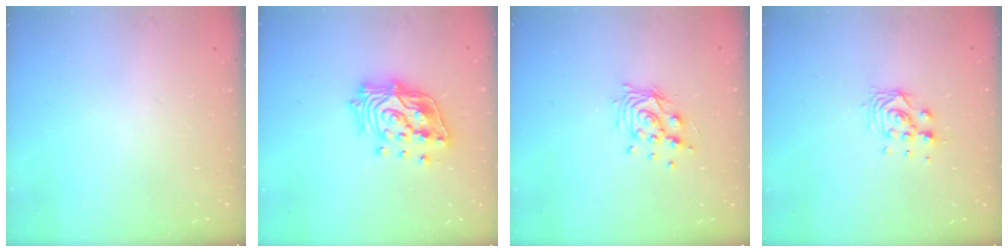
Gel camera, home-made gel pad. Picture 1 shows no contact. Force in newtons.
{"total": 17.6, "press": 17.4, "slide": 2.6}
{"total": 10.5, "press": 10.5, "slide": 0.6}
{"total": 6.1, "press": 6.1, "slide": 0.9}